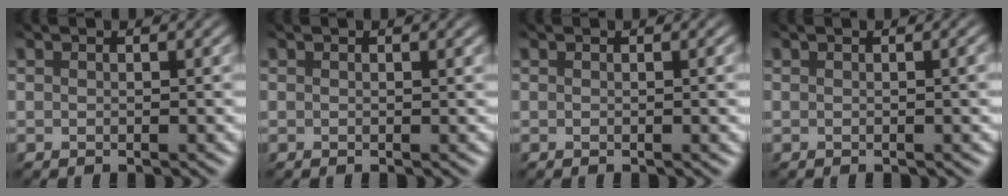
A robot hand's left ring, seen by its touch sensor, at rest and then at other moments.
{"total": 0.5, "force": [0.4, 0.2, 0.3], "torque": [0.000, 0.001, 0.004]}
{"total": 1.3, "force": [0.2, 0.5, 1.1], "torque": [-0.009, 0.001, 0.001]}
{"total": 2.1, "force": [0.3, 0.8, 1.9], "torque": [-0.015, 0.005, 0.001]}